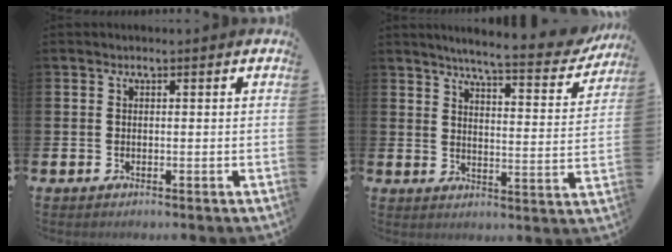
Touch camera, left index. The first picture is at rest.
{"total": 6.0, "force": [5.5, 0.3, 2.2], "torque": [-0.048, -0.044, 0.088]}